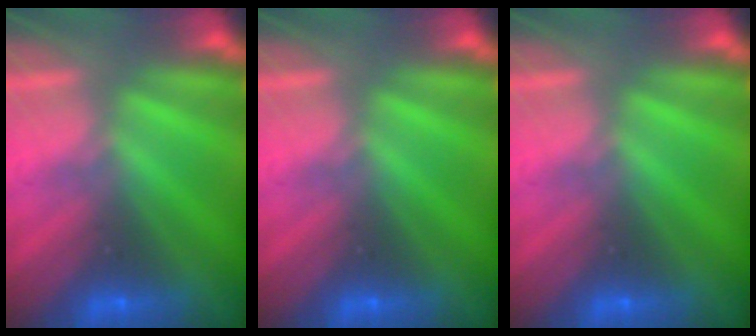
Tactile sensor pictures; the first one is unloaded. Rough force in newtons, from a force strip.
{"total": 0.0}
{"total": 0.0}